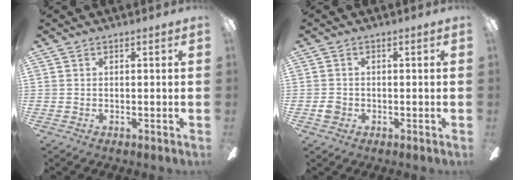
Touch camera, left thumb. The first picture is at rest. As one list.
[{"total": 2.4, "force": [-0.6, 2.1, 1.0], "torque": [-0.016, 0.006, -0.012]}]